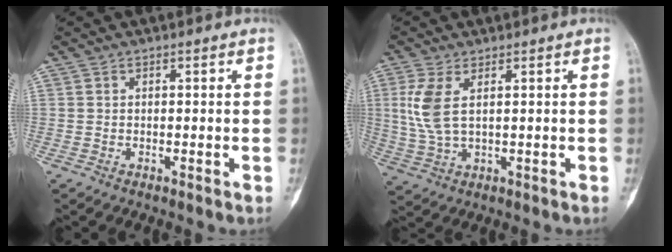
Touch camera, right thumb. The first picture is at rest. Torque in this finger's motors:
{"motor_torque": [0.79, 1.29, 0.71, 0.69, 0.05]}